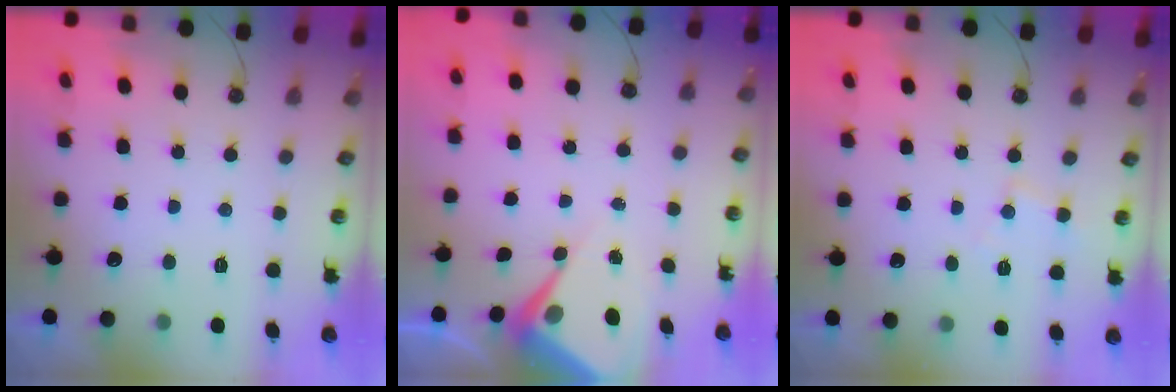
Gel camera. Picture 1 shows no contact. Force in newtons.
{"total": 6.4, "press": 6.4, "slide": 0.4}
{"total": 5.8, "press": 5.8, "slide": 0.4}